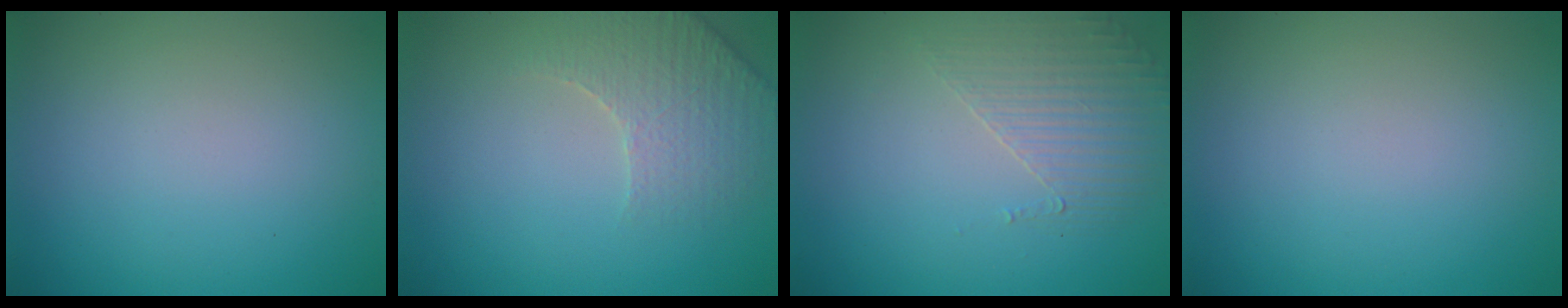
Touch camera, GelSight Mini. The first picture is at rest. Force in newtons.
{"total": 3.7, "press": 3.6, "slide": 1.0}
{"total": 1.8, "press": 1.2, "slide": 1.3}
{"total": 0.0}